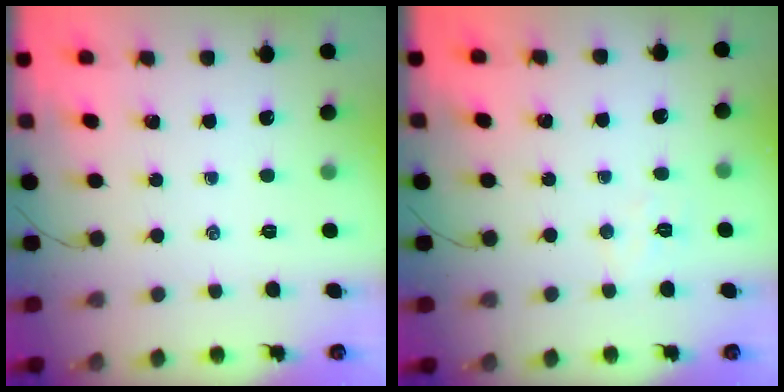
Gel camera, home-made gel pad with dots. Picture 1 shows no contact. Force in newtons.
{"total": 4.7, "press": 4.6, "slide": 0.9}